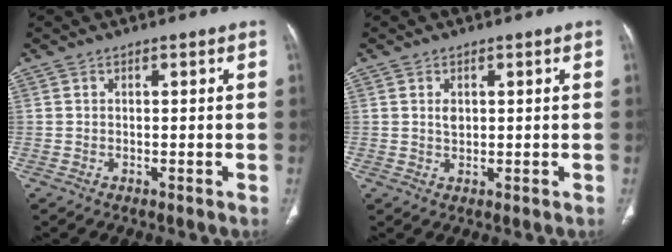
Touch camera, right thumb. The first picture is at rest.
{"total": 1.7, "force": [0.5, 1.1, 1.2], "torque": [-0.016, -0.004, 0.012]}